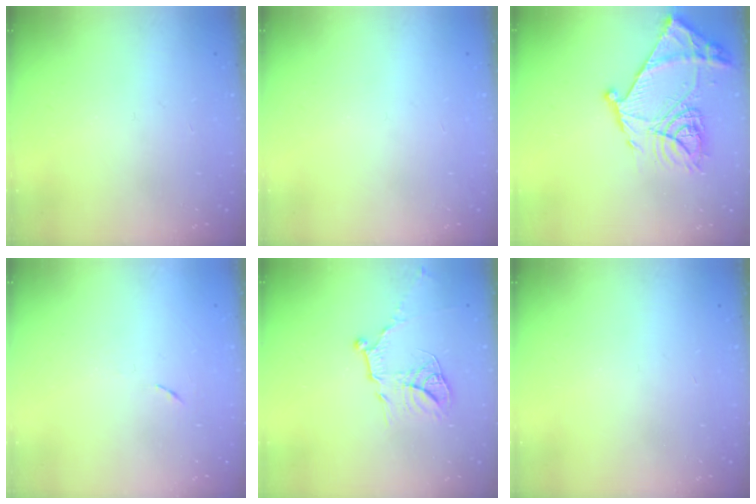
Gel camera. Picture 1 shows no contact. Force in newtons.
{"total": 0.0}
{"total": 20.4, "press": 20.3, "slide": 2.0}
{"total": 3.8, "press": 3.7, "slide": 0.7}
{"total": 14.1, "press": 14.1, "slide": 1.4}
{"total": 0.0}